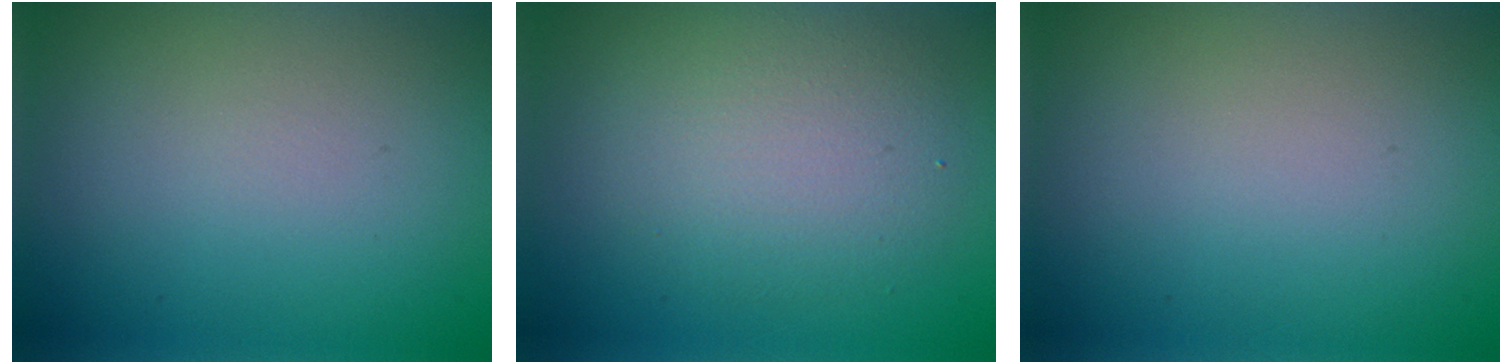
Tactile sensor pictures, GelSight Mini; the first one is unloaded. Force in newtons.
{"total": 4.4, "press": 4.4, "slide": 0.3}
{"total": 0.0}